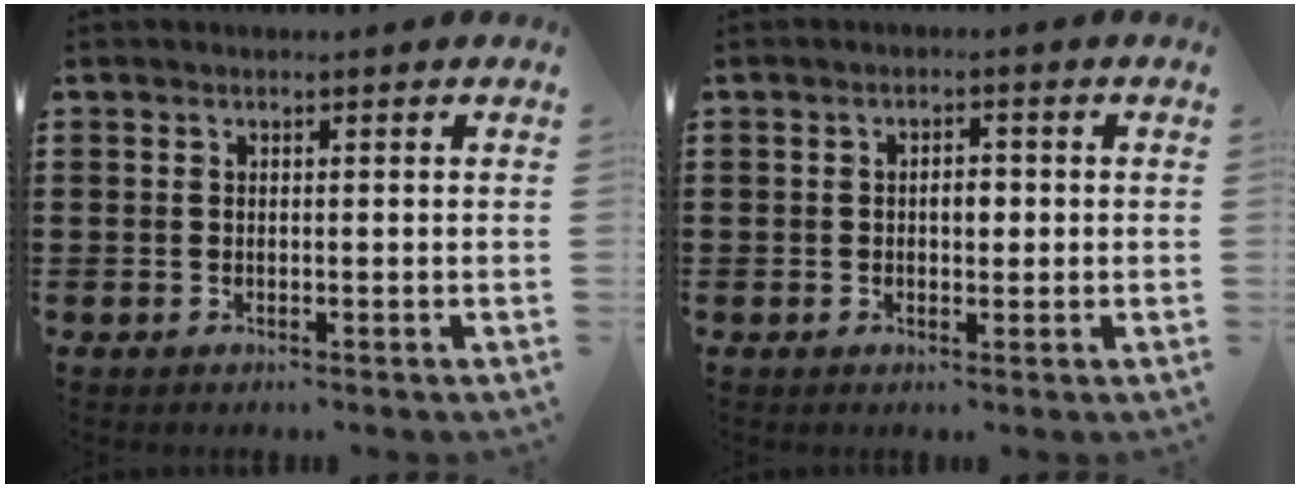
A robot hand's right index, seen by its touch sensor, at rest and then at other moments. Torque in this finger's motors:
{"motor_torque": [0.52, -0.13, 0.05, 0.07]}